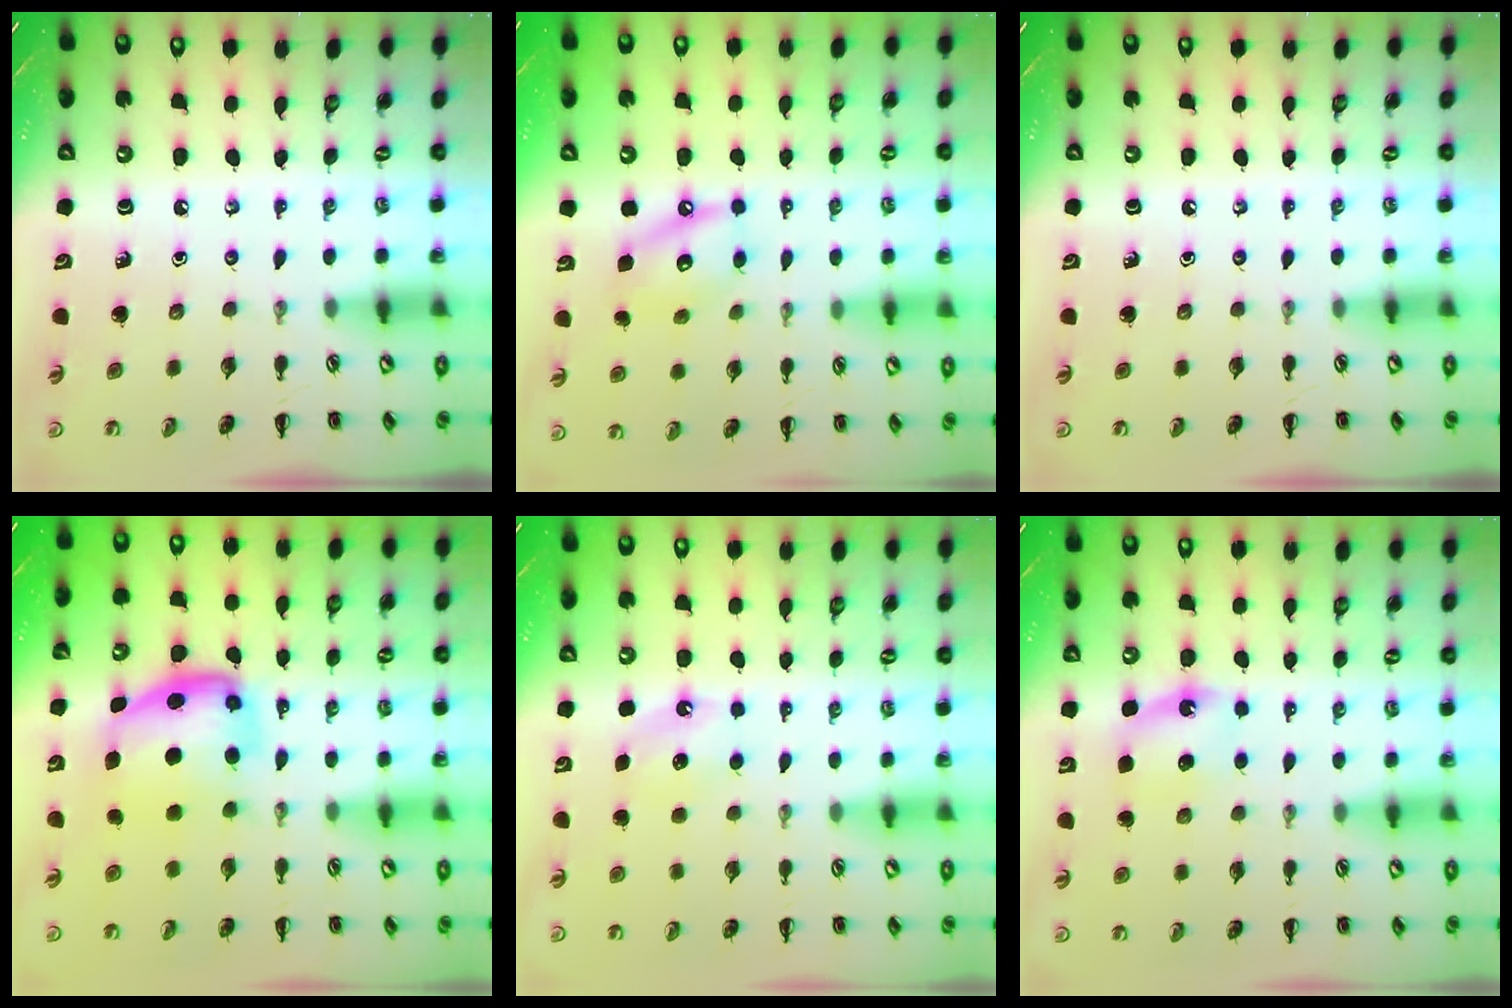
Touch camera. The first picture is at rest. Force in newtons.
{"total": 11.1, "press": 10.9, "slide": 1.8}
{"total": 0.0}
{"total": 7.1, "press": 7.0, "slide": 1.1}
{"total": 4.6, "press": 4.5, "slide": 1.3}
{"total": 5.6, "press": 5.3, "slide": 1.8}